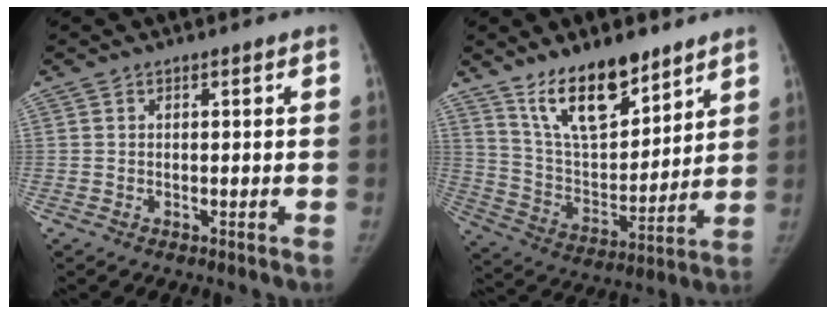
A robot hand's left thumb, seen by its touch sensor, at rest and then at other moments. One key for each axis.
{"total": 16.4, "fx": 11.4, "fy": 6.5, "fz": 9.7, "tx": -0.125, "ty": -0.074, "tz": 0.215}